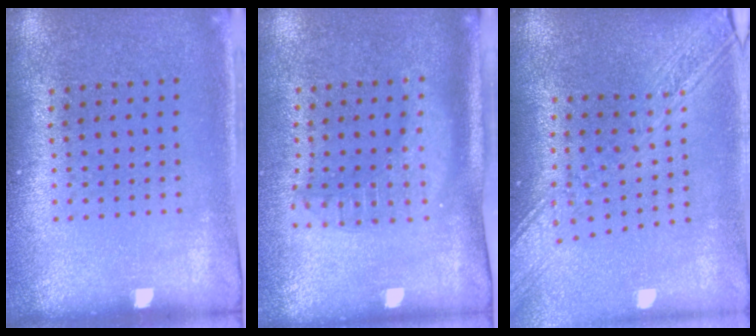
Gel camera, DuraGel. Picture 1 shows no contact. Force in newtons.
{"total": 1.8, "press": 1.4, "slide": 1.0}
{"total": 2.8, "press": 2.2, "slide": 1.7}